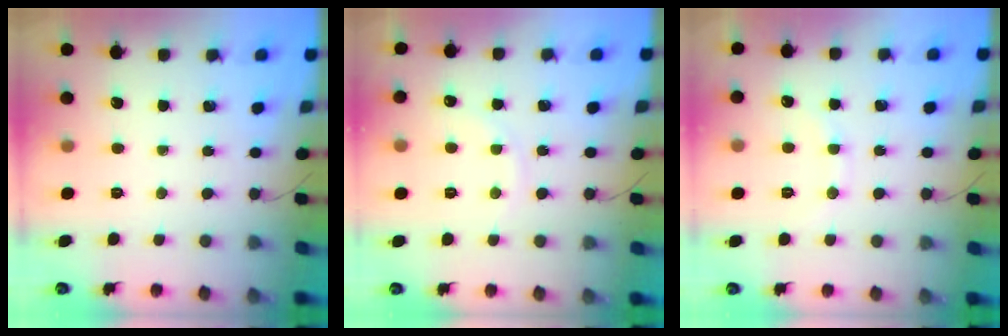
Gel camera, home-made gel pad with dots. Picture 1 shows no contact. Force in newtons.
{"total": 7.1, "press": 7.0, "slide": 1.4}
{"total": 5.7, "press": 5.5, "slide": 1.7}